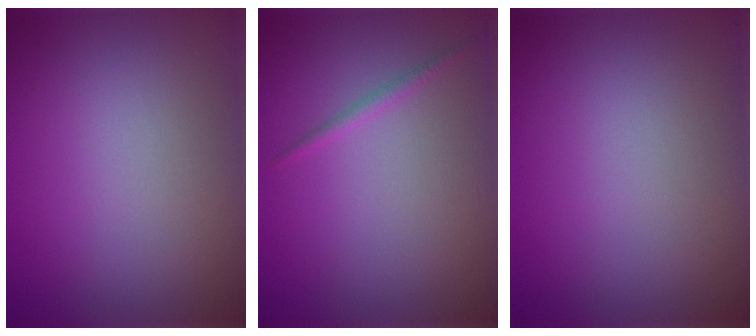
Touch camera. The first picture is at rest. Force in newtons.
{"total": 0.9, "press": 0.9, "slide": 0.1}
{"total": 0.0}